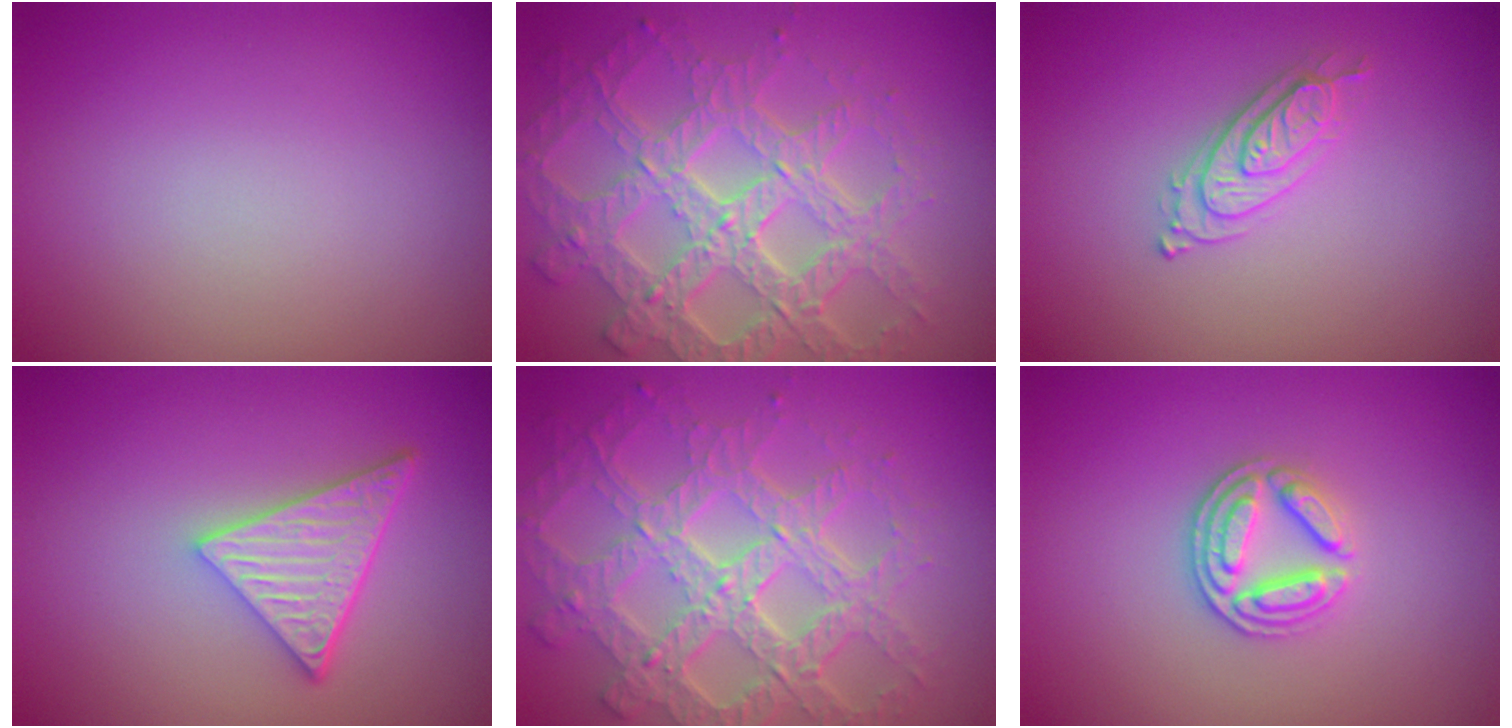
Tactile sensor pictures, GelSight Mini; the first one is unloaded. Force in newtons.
{"total": 7.8, "press": 6.2, "slide": 4.8}
{"total": 2.2, "press": 2.2, "slide": 0.3}
{"total": 5.0, "press": 3.7, "slide": 3.5}
{"total": 7.8, "press": 5.8, "slide": 5.3}
{"total": 3.3, "press": 2.9, "slide": 1.6}